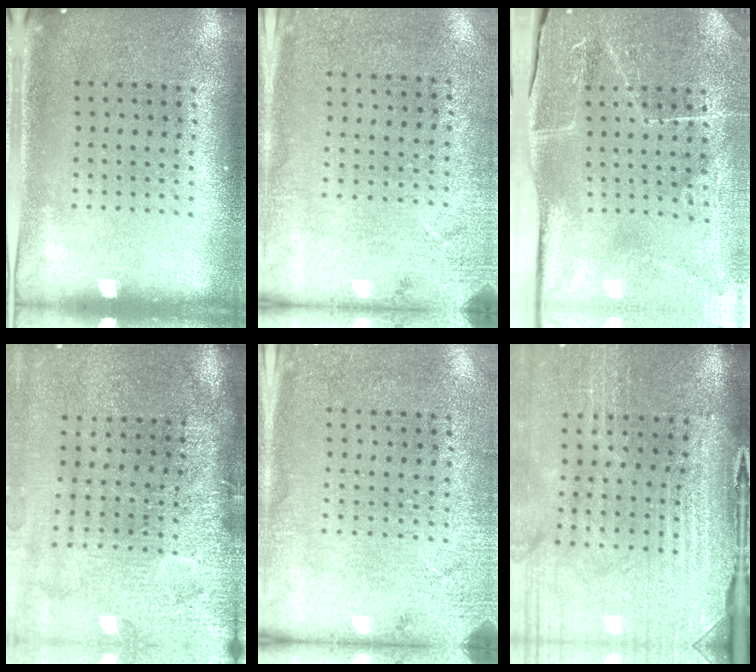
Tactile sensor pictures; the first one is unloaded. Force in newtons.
{"total": 2.7, "press": 2.2, "slide": 1.6}
{"total": 3.9, "press": 3.8, "slide": 0.7}
{"total": 4.7, "press": 3.7, "slide": 2.9}
{"total": 2.7, "press": 2.2, "slide": 1.5}
{"total": 4.3, "press": 3.7, "slide": 2.2}